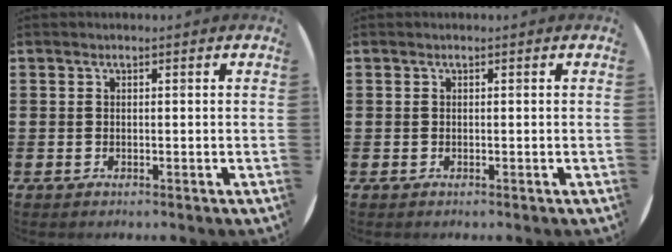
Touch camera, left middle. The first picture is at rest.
{"total": 0.0}